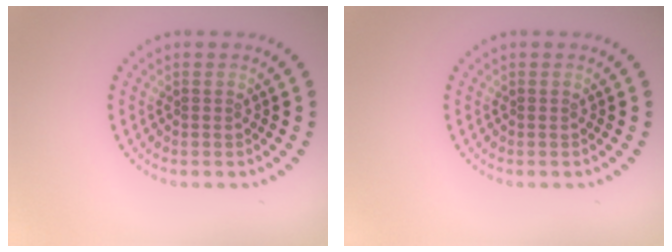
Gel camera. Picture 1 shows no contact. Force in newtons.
{"total": 0.0}